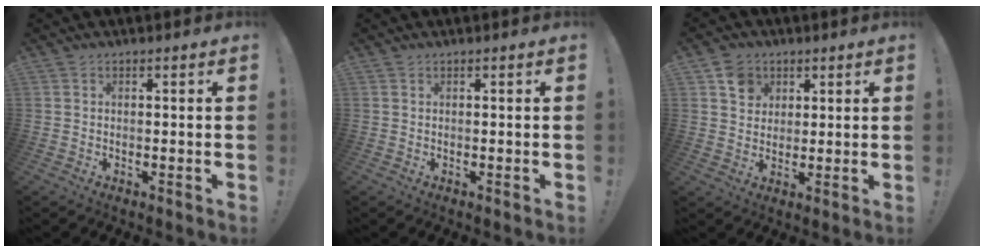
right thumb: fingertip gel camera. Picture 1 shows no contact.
{"total": 0.0}
{"total": 6.9, "force": [3.2, 6.0, 1.4], "torque": [-0.010, -0.015, 0.062]}